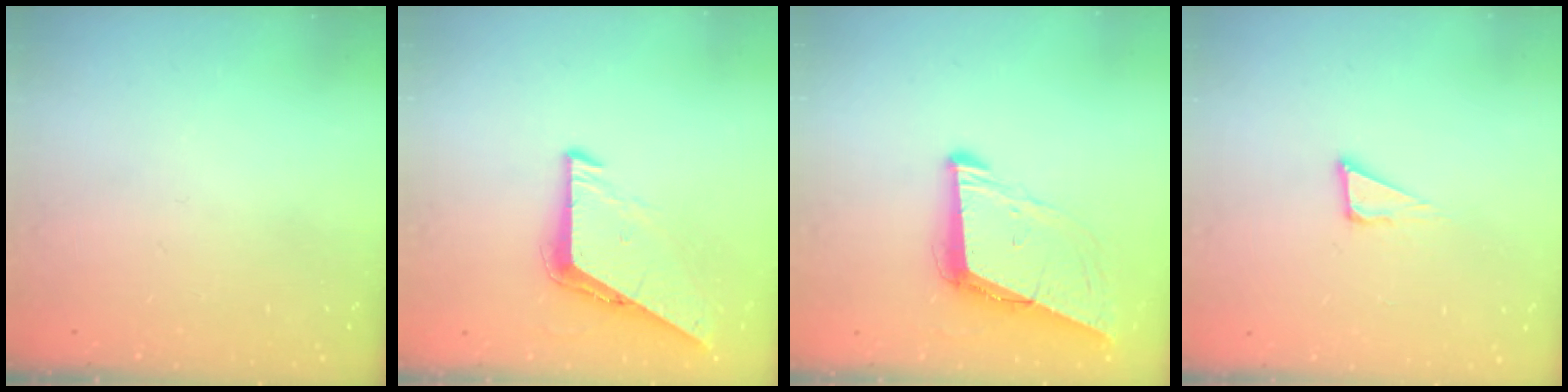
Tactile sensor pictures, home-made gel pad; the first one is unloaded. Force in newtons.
{"total": 8.4, "press": 8.4, "slide": 0.9}
{"total": 8.9, "press": 8.2, "slide": 3.6}
{"total": 3.2, "press": 3.1, "slide": 0.8}